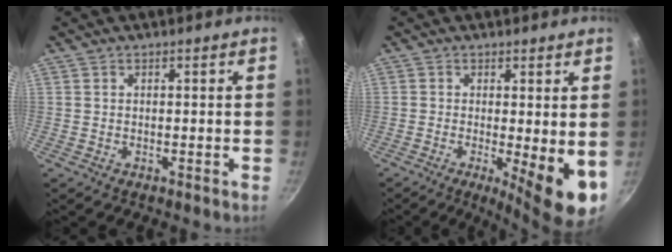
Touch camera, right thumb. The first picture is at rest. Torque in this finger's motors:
{"motor_torque": [-0.13, 1.06, -0.01, -0.22, 0.04]}